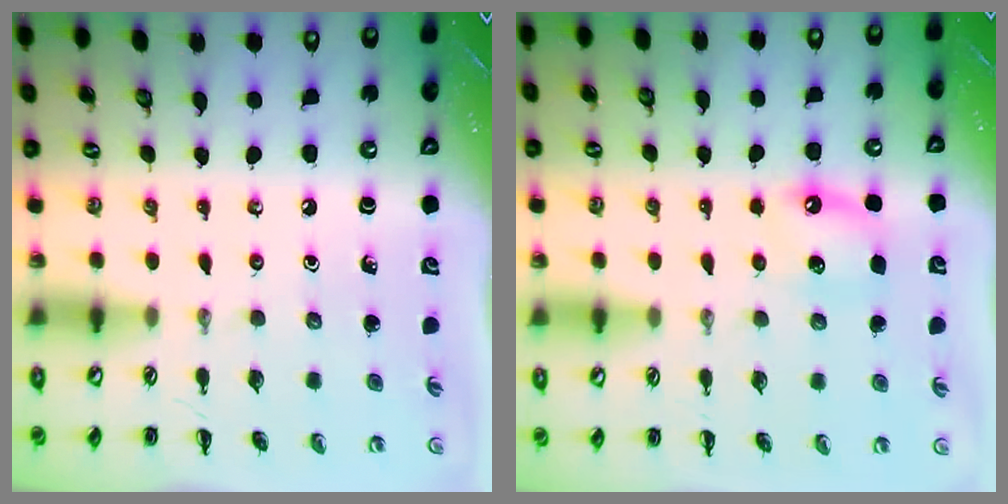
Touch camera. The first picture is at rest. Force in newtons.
{"total": 4.5, "press": 4.3, "slide": 1.5}